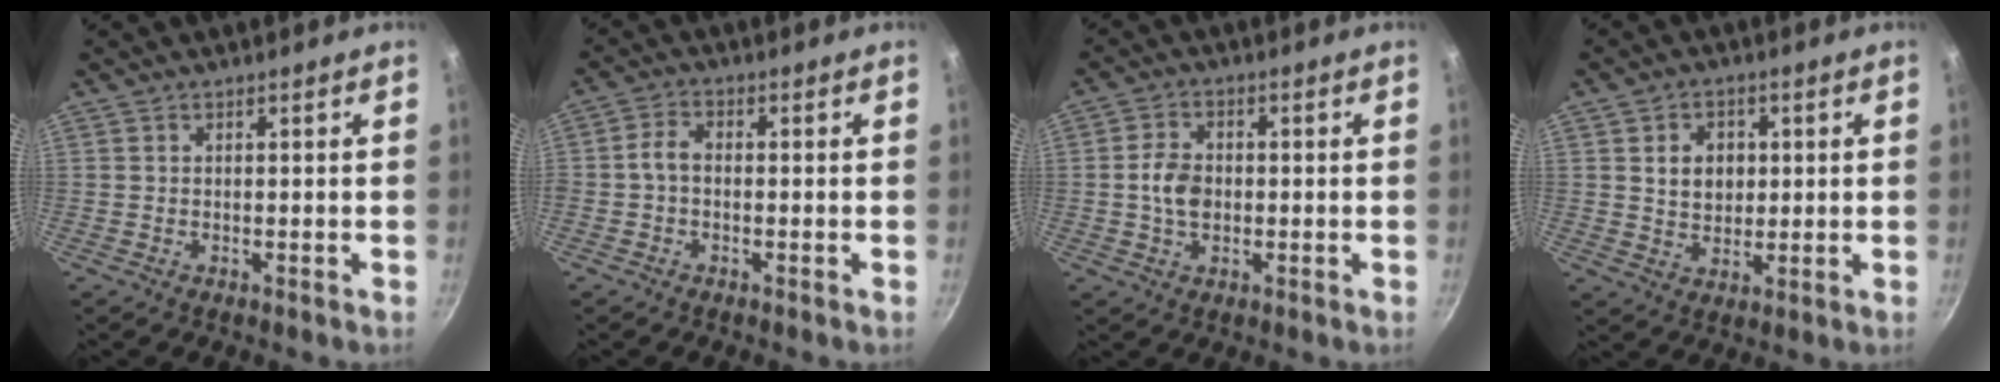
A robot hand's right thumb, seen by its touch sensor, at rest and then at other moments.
{"total": 3.1, "force": [-0.6, 2.1, 2.2], "torque": [-0.043, 0.018, -0.020]}
{"total": 5.7, "force": [-0.4, 4.0, 4.1], "torque": [-0.066, 0.011, -0.011]}
{"total": 6.6, "force": [1.2, 5.2, 3.8], "torque": [-0.036, -0.004, 0.023]}